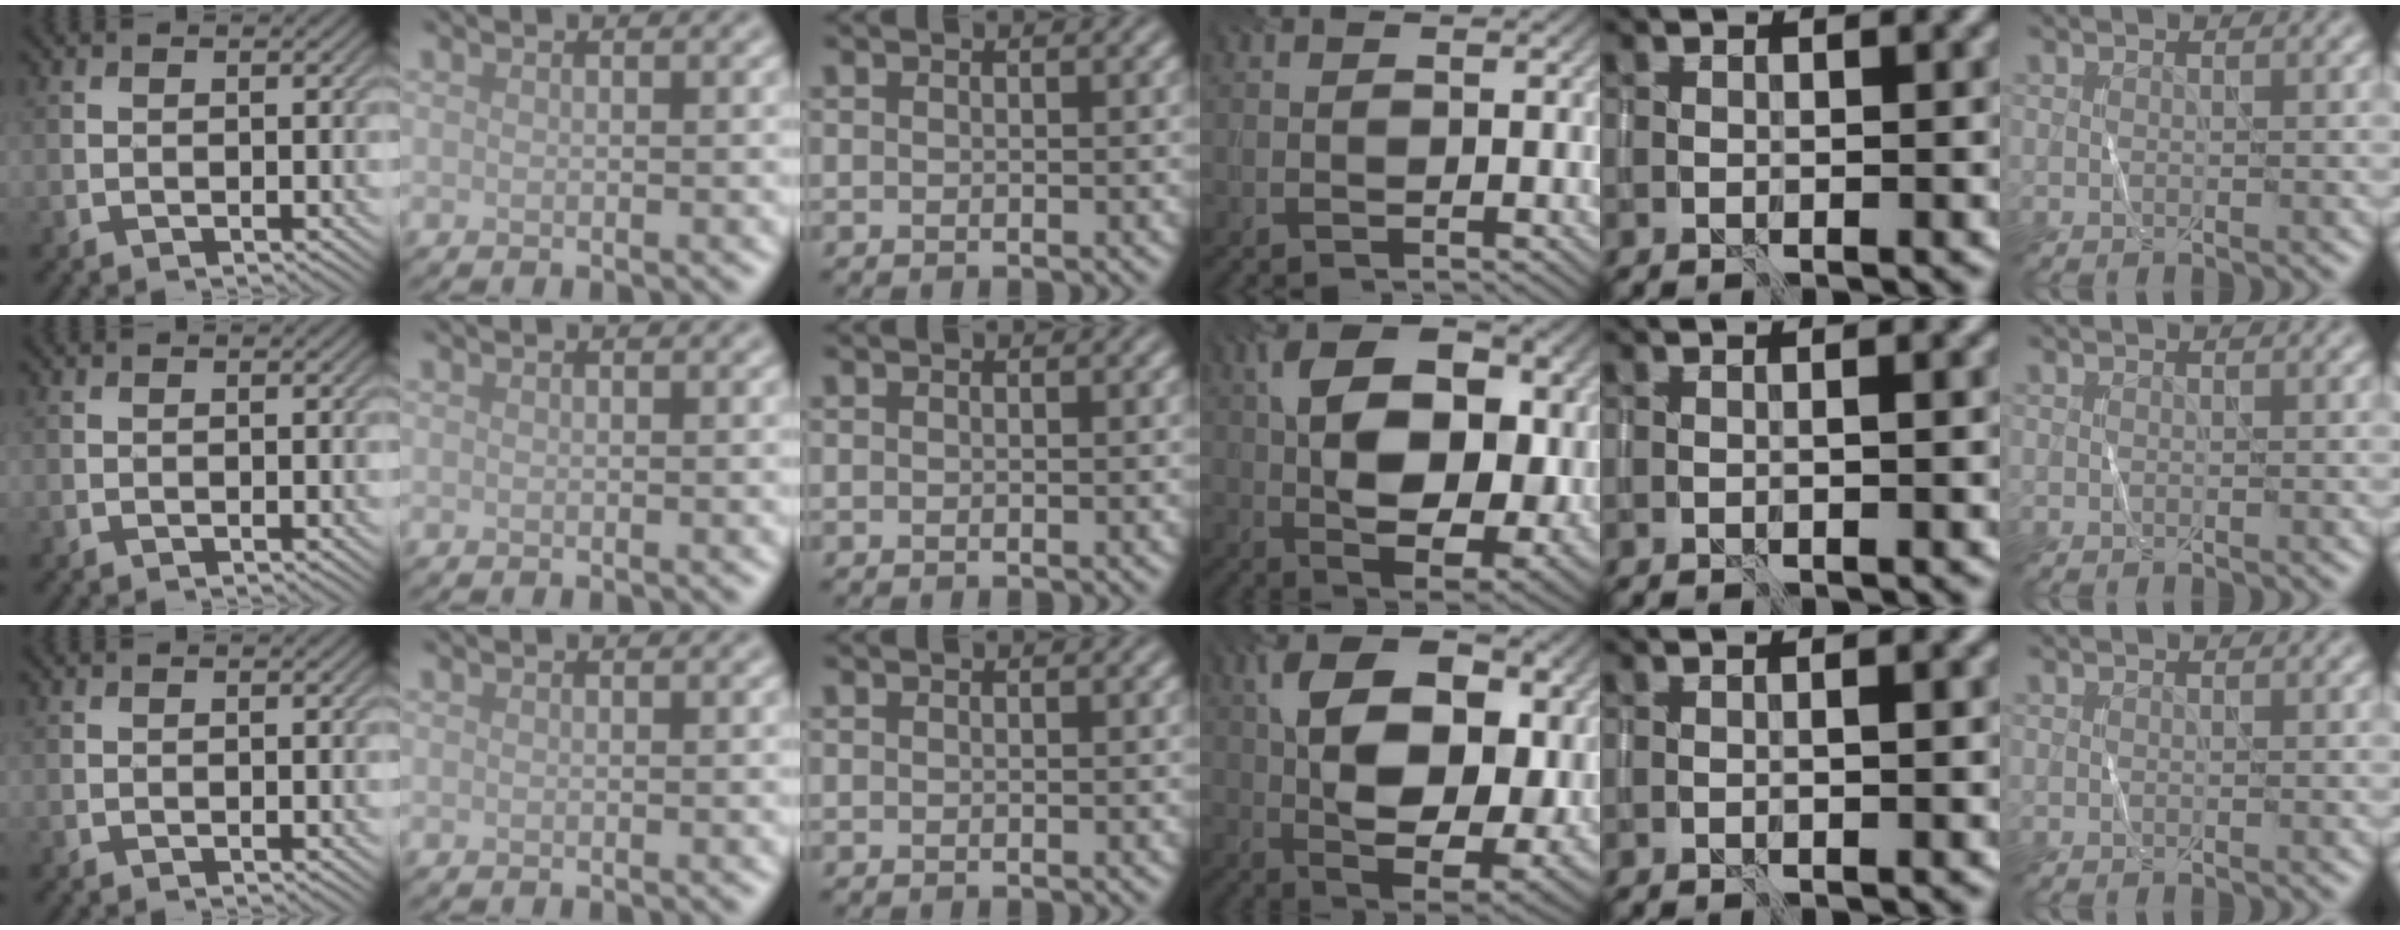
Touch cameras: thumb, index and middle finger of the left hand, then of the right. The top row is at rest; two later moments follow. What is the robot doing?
{"motion": "wrap", "object": "sponge"}